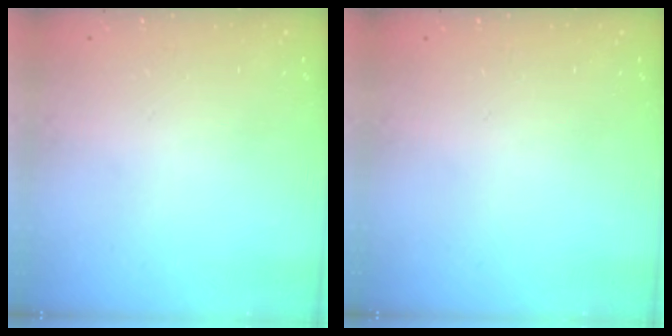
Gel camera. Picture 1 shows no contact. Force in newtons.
{"total": 0.0}